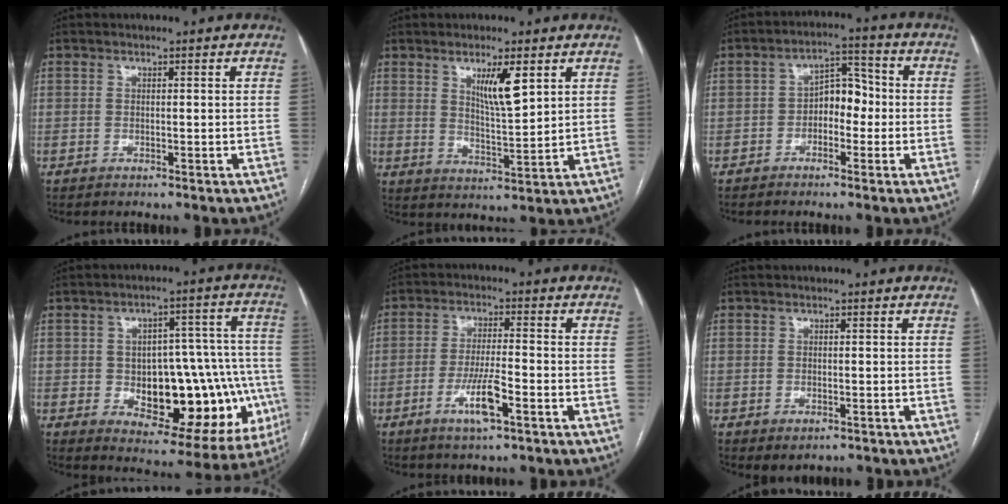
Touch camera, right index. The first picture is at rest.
{"total": 6.6, "force": [3.2, 1.0, 5.7], "torque": [-0.100, -0.011, 0.060]}
{"total": 5.8, "force": [-1.2, 3.4, 4.5], "torque": [-0.068, 0.028, -0.023]}
{"total": 21.4, "force": [-4.4, 10.2, 18.3], "torque": [-0.188, 0.042, -0.028]}
{"total": 6.8, "force": [-3.2, 0.8, 6.0], "torque": [-0.116, -0.006, -0.055]}
{"total": 2.1, "force": [-1.0, 1.3, 1.3], "torque": [-0.016, -0.001, 0.000]}